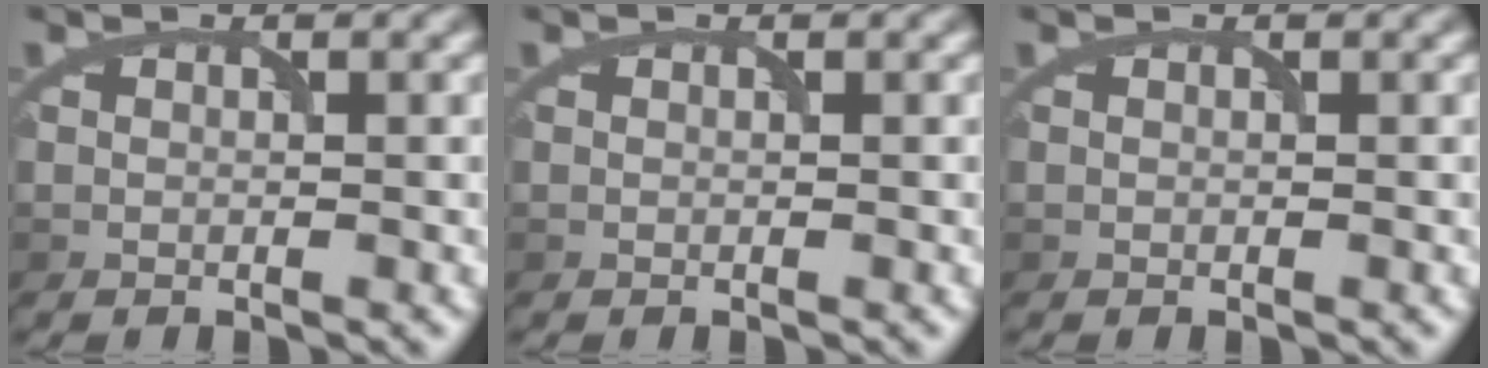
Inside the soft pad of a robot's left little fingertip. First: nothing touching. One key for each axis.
{"total": 0.0}
{"total": 0.0}